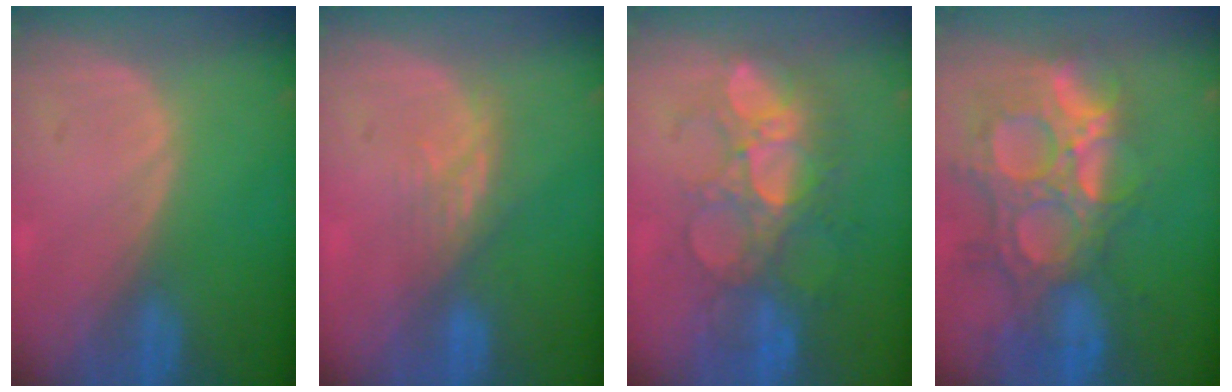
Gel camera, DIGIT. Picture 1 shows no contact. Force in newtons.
{"total": 3.7, "press": 3.4, "slide": 1.5}
{"total": 9.3, "press": 8.9, "slide": 2.6}
{"total": 14.1, "press": 11.9, "slide": 7.6}